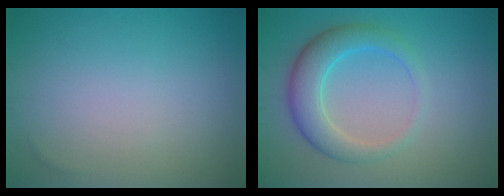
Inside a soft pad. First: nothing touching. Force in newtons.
{"total": 4.4, "press": 4.4, "slide": 0.1}